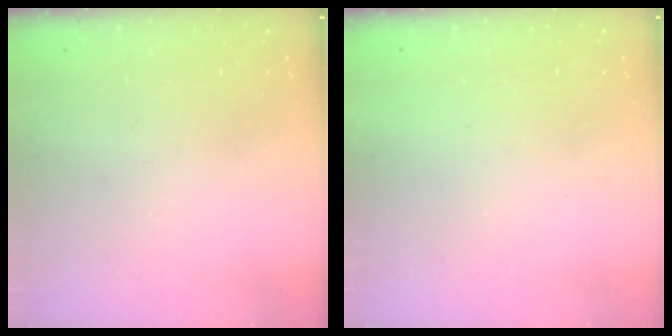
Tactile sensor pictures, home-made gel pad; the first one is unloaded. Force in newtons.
{"total": 1.5, "press": 1.5, "slide": 0.1}